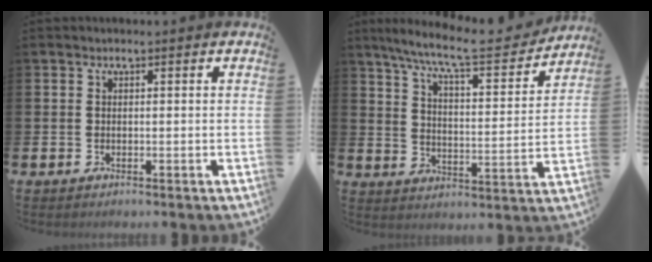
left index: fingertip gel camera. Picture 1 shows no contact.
{"total": 9.4, "force": [8.2, 1.3, 4.4], "torque": [-0.108, -0.047, 0.138]}